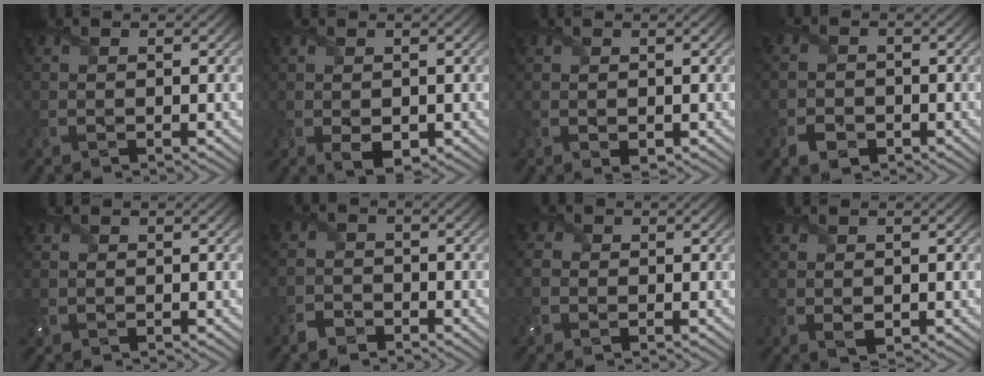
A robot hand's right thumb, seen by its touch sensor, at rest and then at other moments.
{"total": 2.0, "force": [-0.5, 1.3, 1.5], "torque": [-0.034, -0.007, -0.006]}
{"total": 0.8, "force": [-0.1, 0.5, 0.6], "torque": [-0.013, -0.003, 0.001]}
{"total": 2.6, "force": [-1.6, 1.8, 0.9], "torque": [-0.024, -0.003, -0.038]}
{"total": 0.9, "force": [0.2, 0.8, 0.5], "torque": [-0.017, 0.001, 0.005]}
{"total": 2.5, "force": [-2.0, 1.3, 0.5], "torque": [-0.016, 0.002, -0.051]}
{"total": 2.4, "force": [-0.4, 2.1, 1.0], "torque": [-0.038, 0.004, -0.011]}
{"total": 1.2, "force": [0.1, 0.8, 0.9], "torque": [-0.023, -0.003, 0.004]}